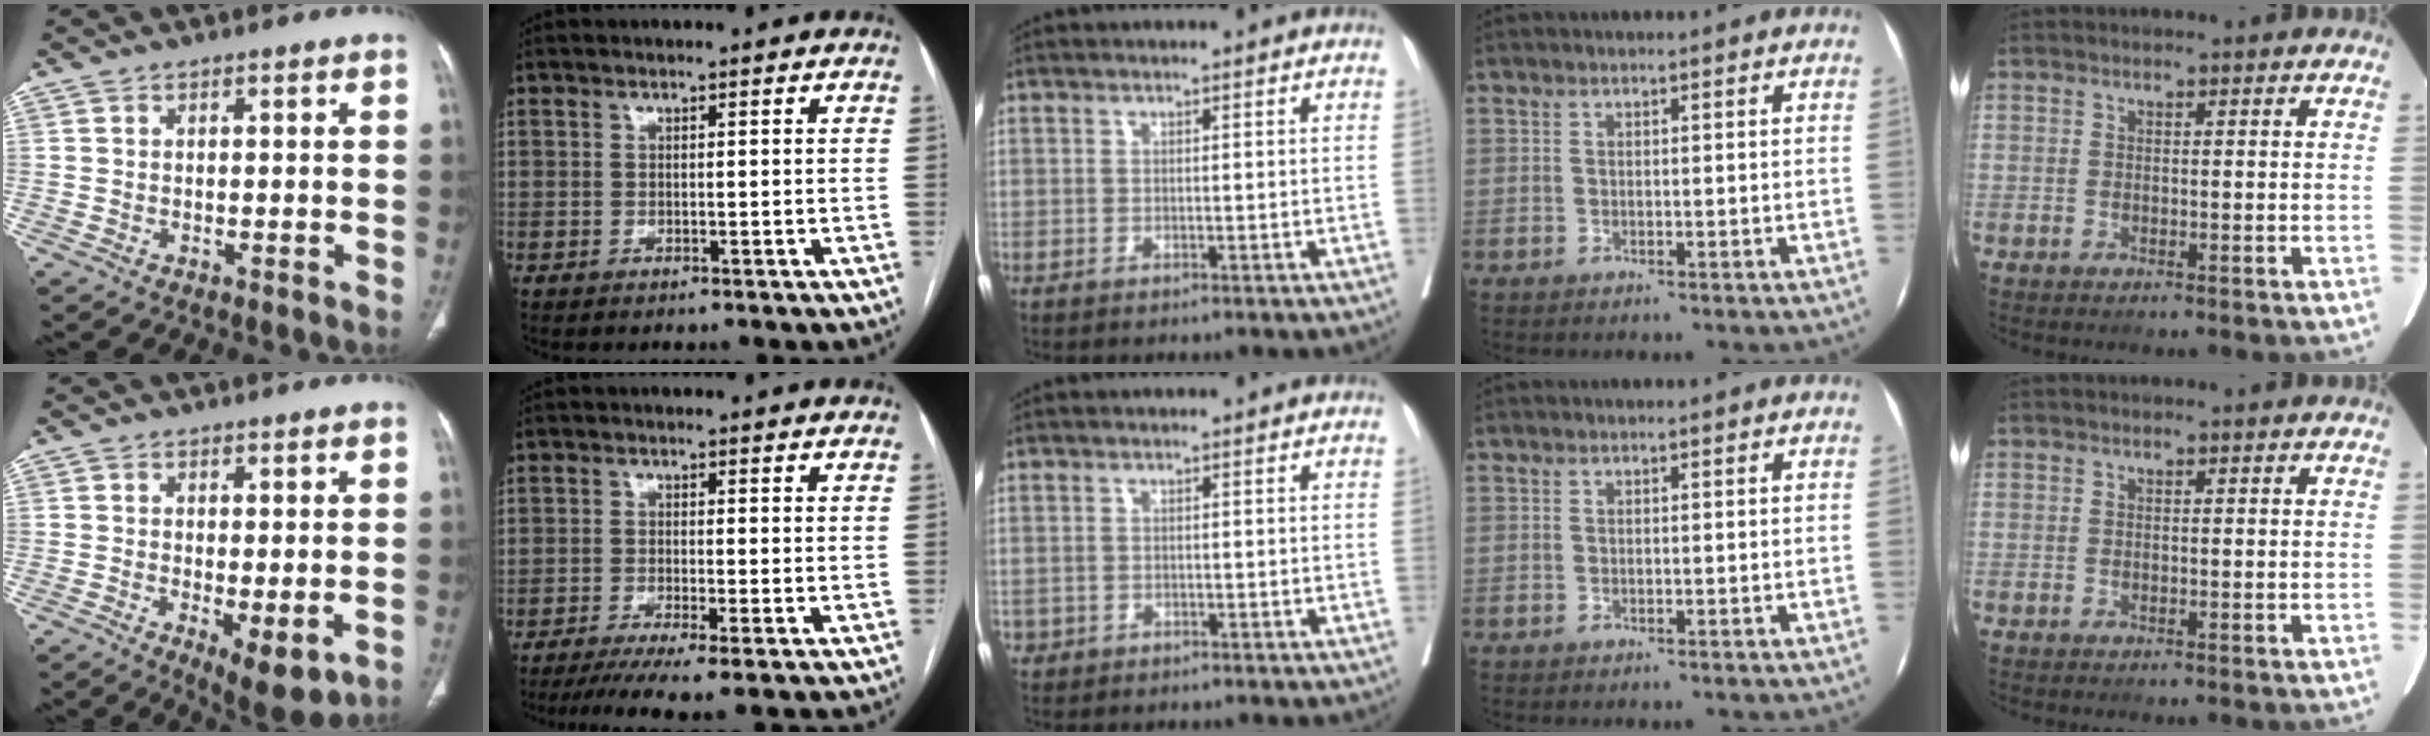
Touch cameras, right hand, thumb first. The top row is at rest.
{"thumb": {"total": 7.8, "force": [-2.1, 2.8, 6.9], "torque": [-0.104, -0.023, -0.027]}, "index": {"total": 6.5, "force": [-4.6, -0.3, 4.6], "torque": [-0.071, -0.011, -0.074]}, "middle": {"total": 0.8, "force": [-0.4, 0.7, 0.1], "torque": [-0.003, 0.004, -0.004]}}